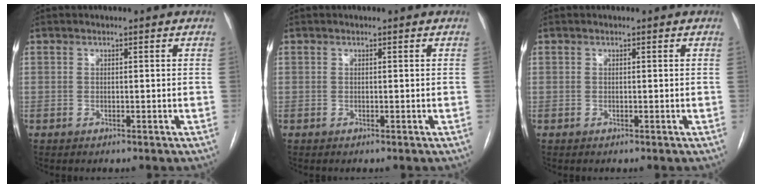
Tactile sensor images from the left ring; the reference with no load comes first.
{"total": 0.0}
{"total": 0.0}